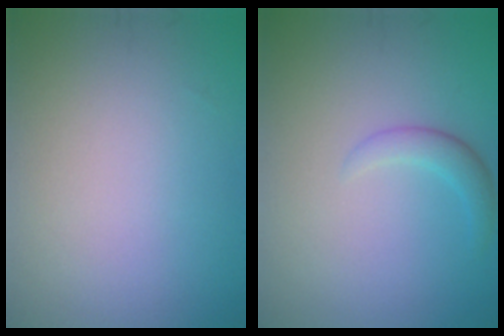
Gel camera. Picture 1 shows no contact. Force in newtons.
{"total": 1.8, "press": 1.8, "slide": 0.1}